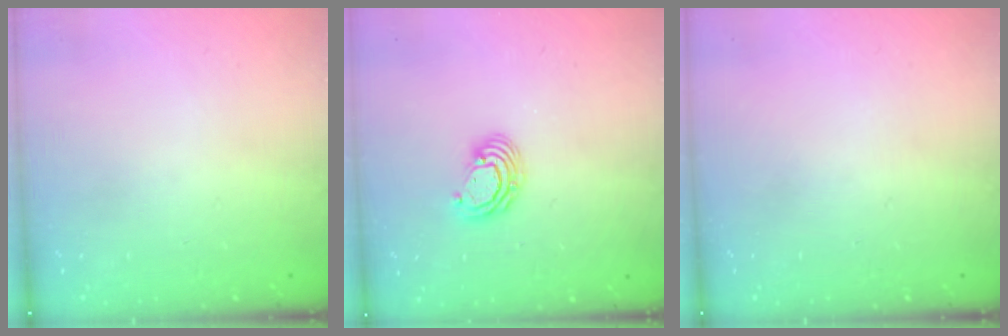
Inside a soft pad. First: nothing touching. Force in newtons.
{"total": 5.4, "press": 5.4, "slide": 0.2}
{"total": 0.0}